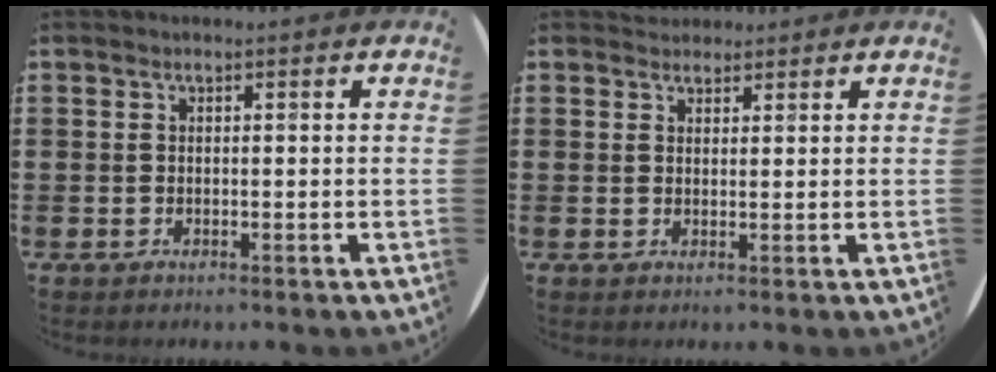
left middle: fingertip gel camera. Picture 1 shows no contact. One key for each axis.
{"total": 1.8, "fx": 1.7, "fy": 0.6, "fz": -0.2, "tx": 0.008, "ty": 0.000, "tz": 0.033}